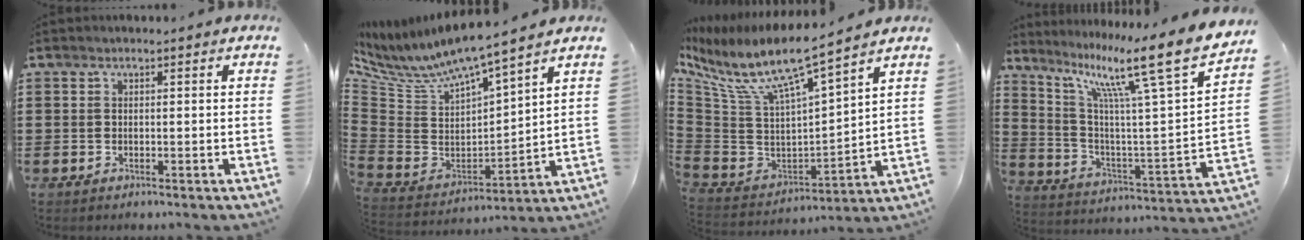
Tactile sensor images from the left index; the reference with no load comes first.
{"total": 5.8, "force": [4.6, 0.8, 3.5], "torque": [-0.091, -0.042, 0.073]}
{"total": 9.2, "force": [6.4, 1.3, 6.4], "torque": [-0.149, -0.052, 0.102]}
{"total": 14.1, "force": [9.7, 1.1, 10.3], "torque": [-0.195, -0.073, 0.142]}